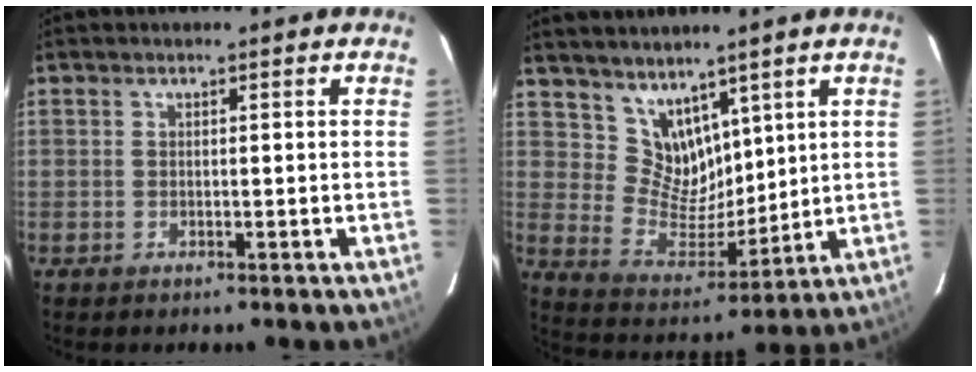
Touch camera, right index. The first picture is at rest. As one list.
[{"total": 13.3, "force": [9.1, 8.3, 5.1], "torque": [-0.096, -0.008, 0.190]}]